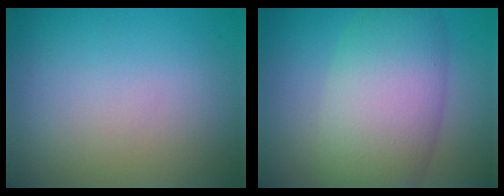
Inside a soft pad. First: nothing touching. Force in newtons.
{"total": 9.4, "press": 9.4, "slide": 0.2}